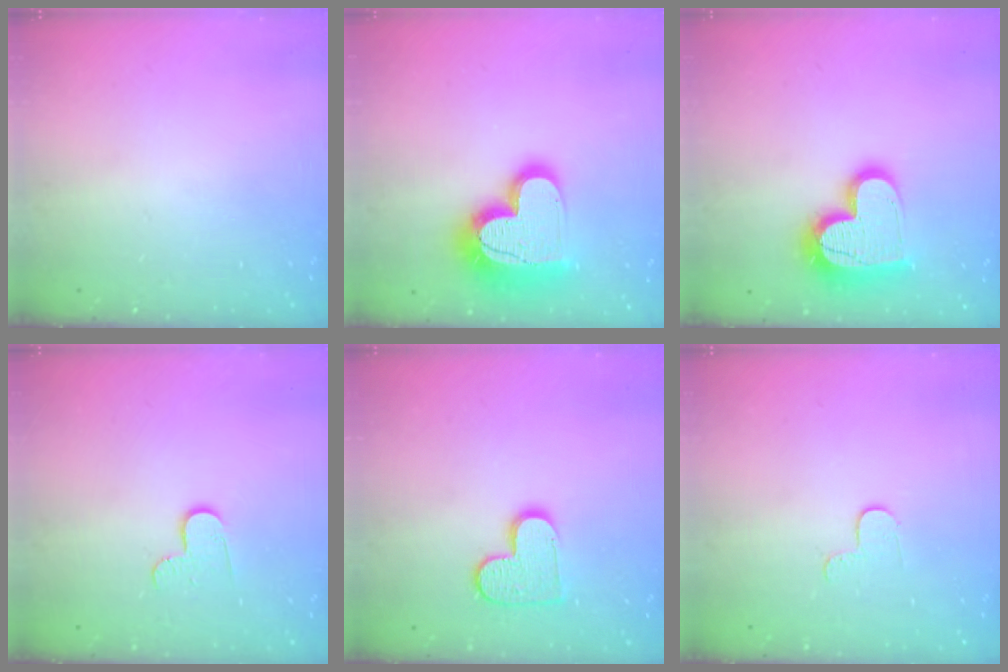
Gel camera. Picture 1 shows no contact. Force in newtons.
{"total": 21.1, "press": 21.0, "slide": 1.9}
{"total": 17.7, "press": 17.7, "slide": 1.3}
{"total": 6.0, "press": 6.0, "slide": 0.6}
{"total": 10.5, "press": 10.5, "slide": 0.5}
{"total": 4.7, "press": 4.6, "slide": 0.4}